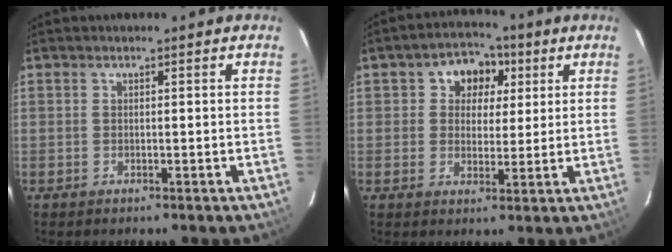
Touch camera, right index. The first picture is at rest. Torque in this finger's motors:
{"motor_torque": [0.15, 0.07, 0.26, 0.02]}